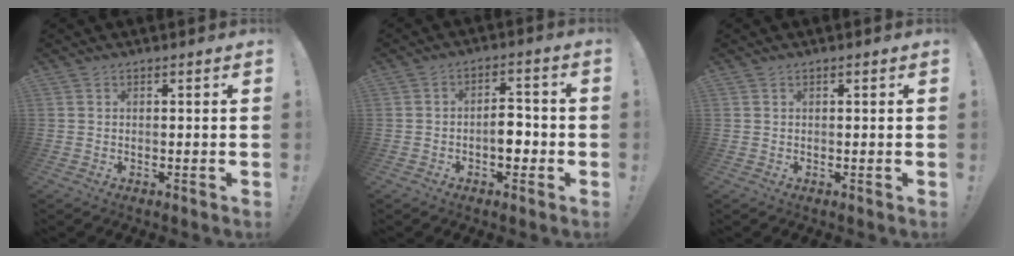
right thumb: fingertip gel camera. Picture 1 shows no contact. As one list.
[{"total": 6.8, "force": [-2.1, 4.1, 5.1], "torque": [-0.076, 0.015, -0.039]}, {"total": 0.0}]